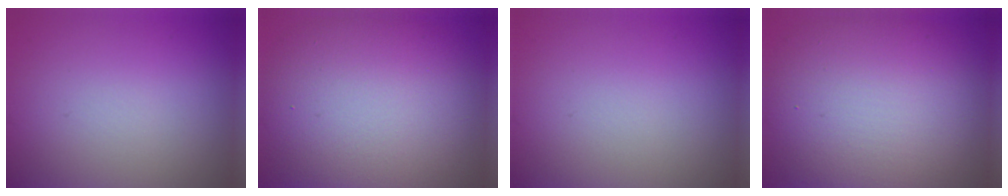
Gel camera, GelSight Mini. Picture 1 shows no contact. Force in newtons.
{"total": 12.5, "press": 12.4, "slide": 0.9}
{"total": 0.0}
{"total": 12.2, "press": 12.2, "slide": 0.9}